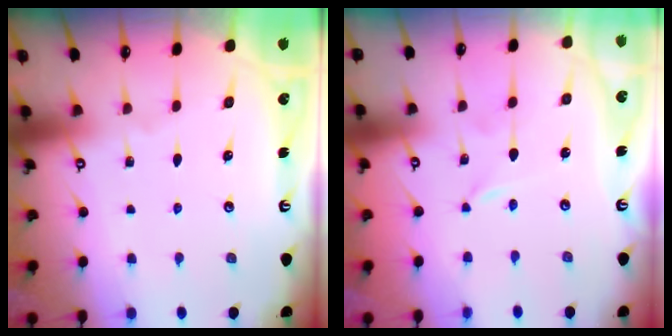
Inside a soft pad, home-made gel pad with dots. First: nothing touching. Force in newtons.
{"total": 0.0}